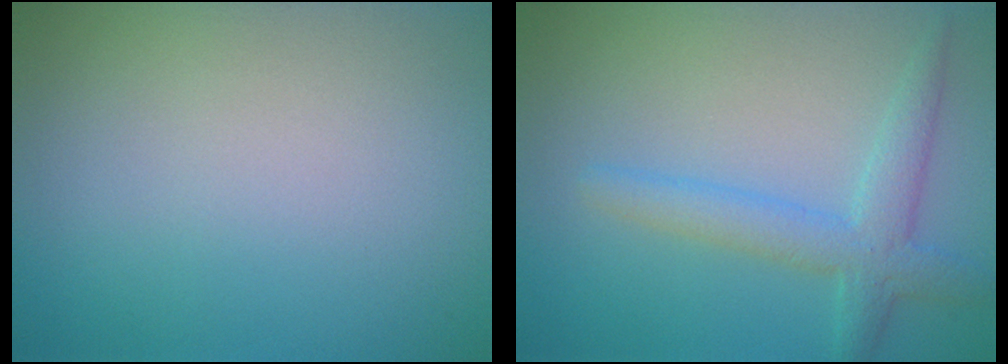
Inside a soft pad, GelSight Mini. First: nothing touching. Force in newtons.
{"total": 3.4, "press": 3.4, "slide": 0.1}